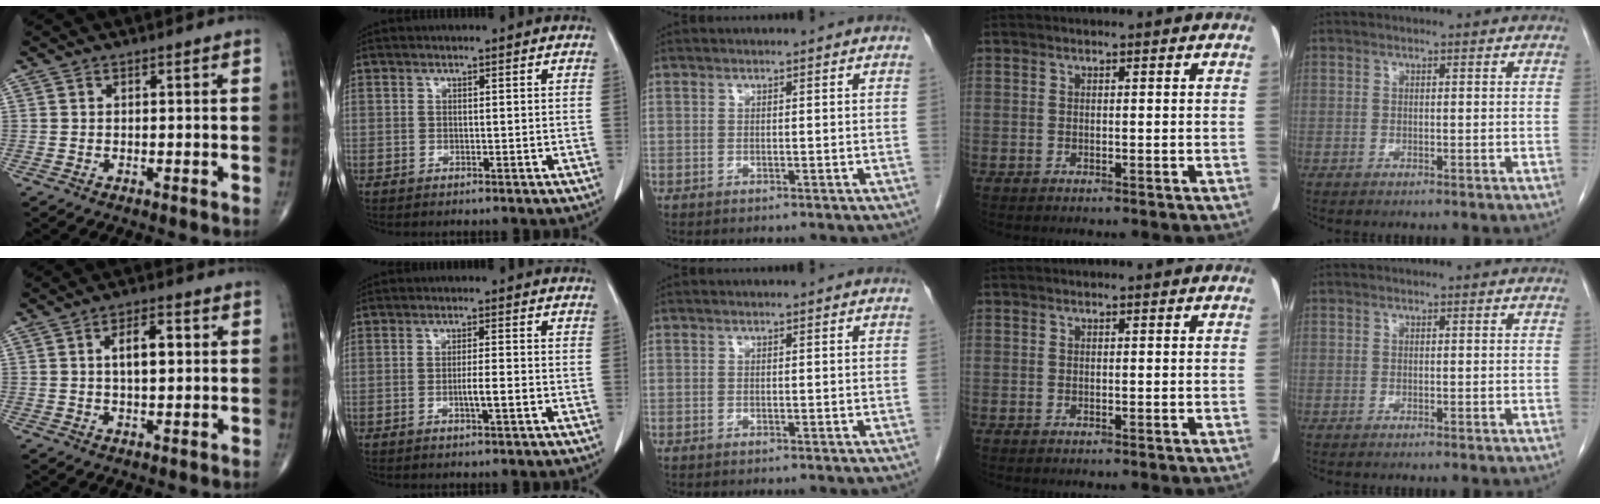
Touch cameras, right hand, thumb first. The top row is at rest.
{"thumb": {"total": 6.2, "force": [1.0, 2.9, 5.4], "torque": [-0.078, 0.007, 0.015]}, "index": {"total": 3.1, "force": [-0.9, 0.1, 2.9], "torque": [-0.050, -0.001, -0.013]}}